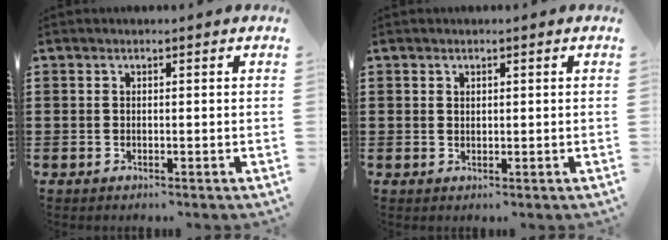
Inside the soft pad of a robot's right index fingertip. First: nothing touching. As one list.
[{"total": 0.8, "force": [0.5, 0.5, 0.2], "torque": [-0.005, 0.002, 0.011]}]